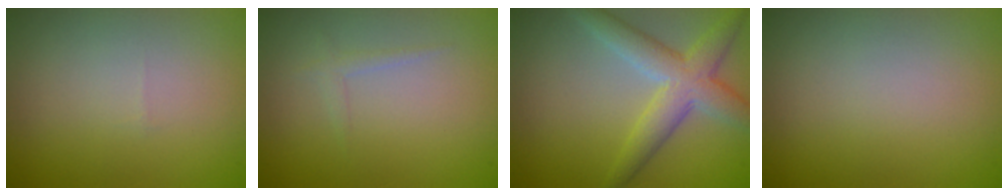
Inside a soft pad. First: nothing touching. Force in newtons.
{"total": 0.9, "press": 0.9, "slide": 0.1}
{"total": 4.9, "press": 4.9, "slide": 0.1}
{"total": 0.0}